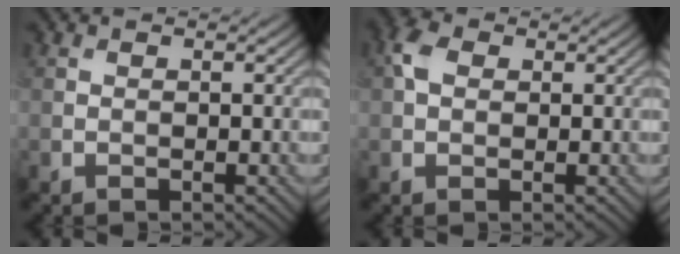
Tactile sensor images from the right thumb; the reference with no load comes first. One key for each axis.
{"total": 2.7, "fx": 0.8, "fy": 2.0, "fz": 1.6, "tx": -0.042, "ty": 0.009, "tz": 0.008}